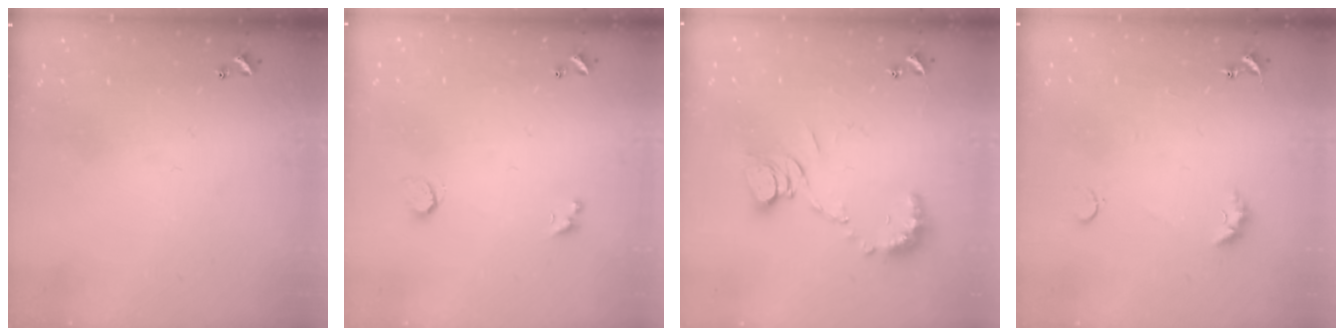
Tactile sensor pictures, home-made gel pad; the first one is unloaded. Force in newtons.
{"total": 1.0, "press": 0.8, "slide": 0.5}
{"total": 9.5, "press": 9.4, "slide": 0.9}
{"total": 2.8, "press": 2.7, "slide": 0.5}